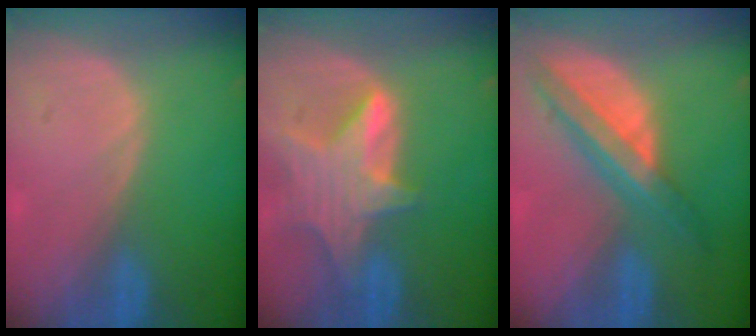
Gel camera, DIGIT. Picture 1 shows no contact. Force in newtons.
{"total": 8.1, "press": 7.3, "slide": 3.6}
{"total": 8.0, "press": 6.7, "slide": 4.3}